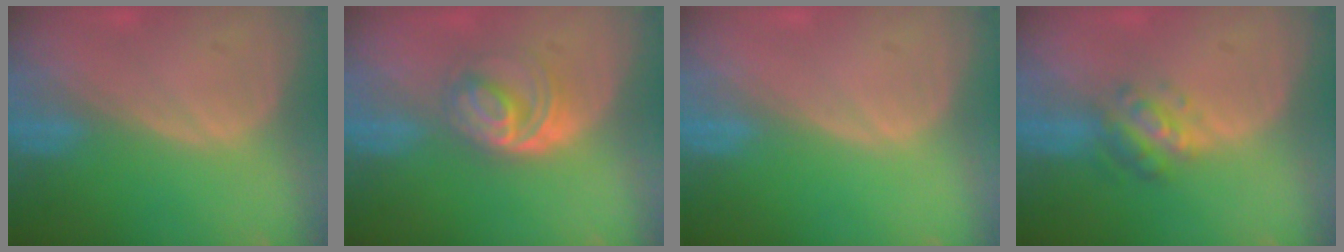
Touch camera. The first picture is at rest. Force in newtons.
{"total": 6.1, "press": 5.3, "slide": 3.1}
{"total": 0.0}
{"total": 4.9, "press": 4.5, "slide": 2.0}